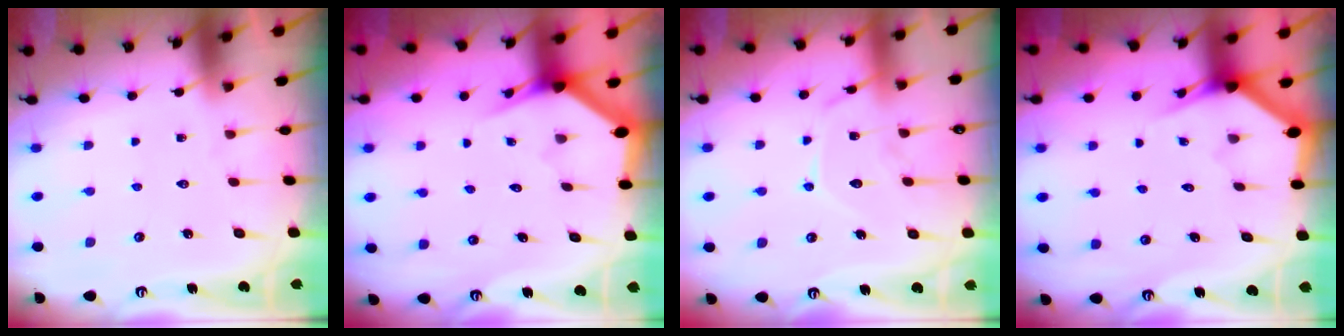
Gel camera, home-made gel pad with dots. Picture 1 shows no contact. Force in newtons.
{"total": 2.7, "press": 2.7, "slide": 0.1}
{"total": 12.0, "press": 12.0, "slide": 0.9}
{"total": 2.7, "press": 2.7, "slide": 0.1}